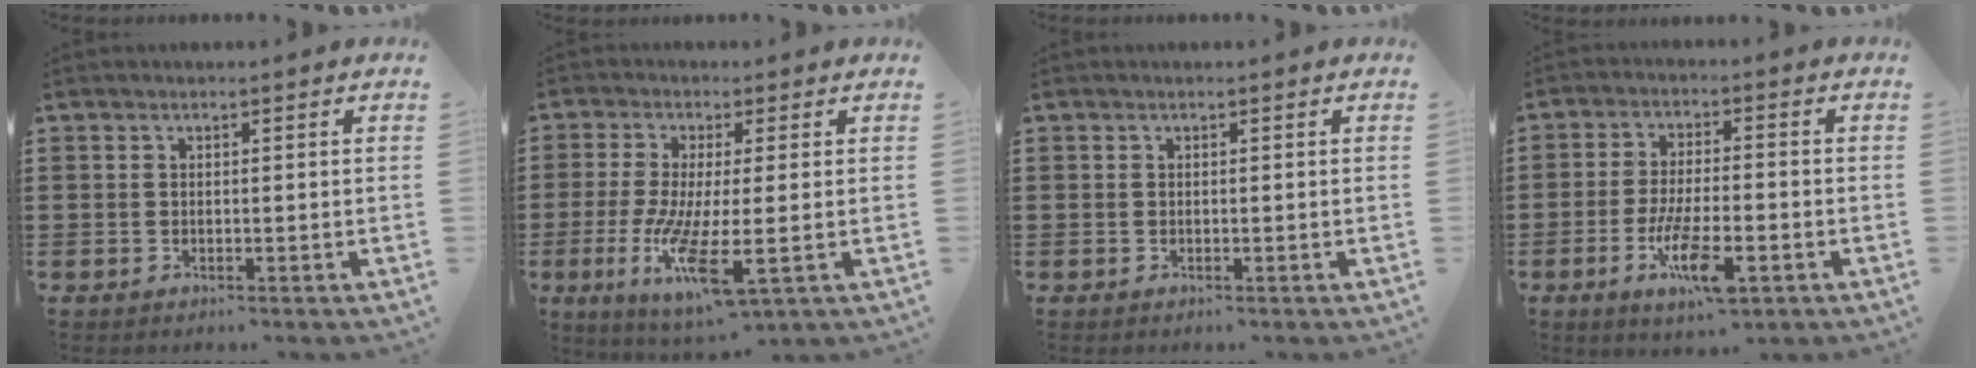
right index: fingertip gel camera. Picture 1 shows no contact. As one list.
[{"total": 9.8, "force": [-2.6, 1.3, 9.3], "torque": [-0.197, -0.025, -0.046]}, {"total": 0.0}, {"total": 9.0, "force": [-3.7, 2.5, 7.8], "torque": [-0.162, -0.010, -0.065]}]